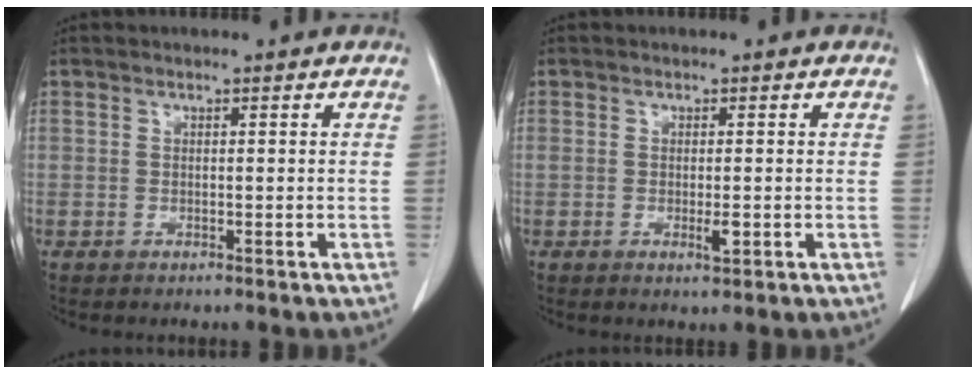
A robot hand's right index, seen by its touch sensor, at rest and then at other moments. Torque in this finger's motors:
{"motor_torque": [1.04, 0.00, 0.47, 0.09]}